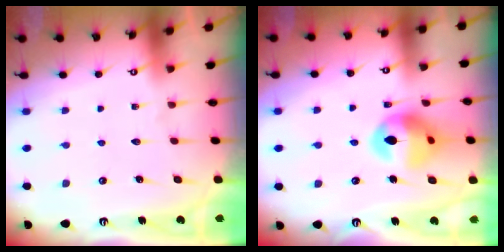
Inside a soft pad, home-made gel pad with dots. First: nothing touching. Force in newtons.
{"total": 15.4, "press": 15.3, "slide": 2.0}